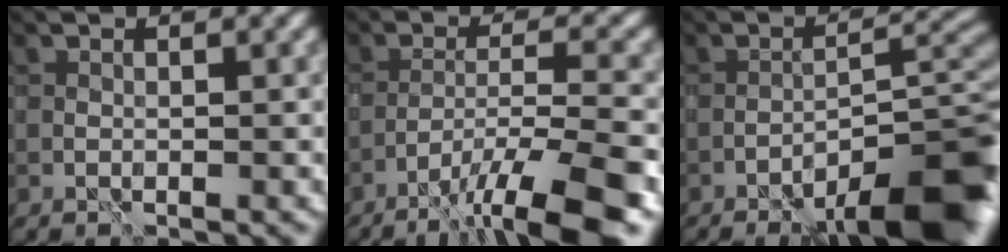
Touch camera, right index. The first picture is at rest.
{"total": 9.8, "force": [-6.7, 1.9, 7.0], "torque": [-0.110, 0.007, -0.107]}
{"total": 11.5, "force": [-7.7, 3.1, 7.9], "torque": [-0.103, 0.011, -0.113]}